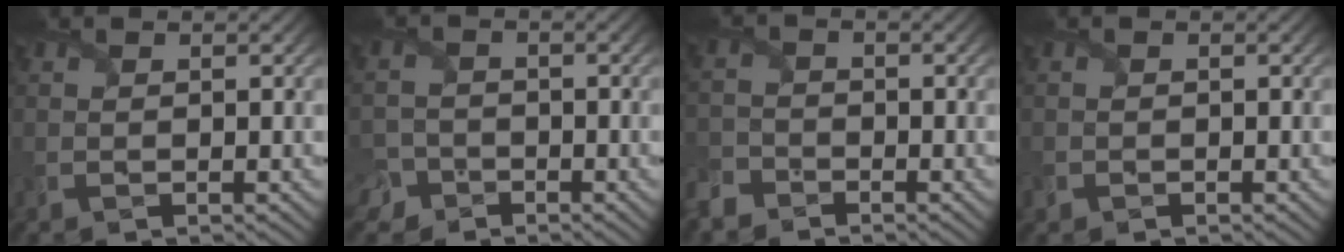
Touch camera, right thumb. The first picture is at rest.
{"total": 3.6, "force": [-2.5, 2.5, 0.8], "torque": [-0.015, 0.002, -0.052]}
{"total": 3.3, "force": [-2.7, 1.8, 0.8], "torque": [-0.023, -0.003, -0.070]}
{"total": 0.9, "force": [-0.5, 0.8, 0.1], "torque": [-0.001, -0.005, -0.014]}